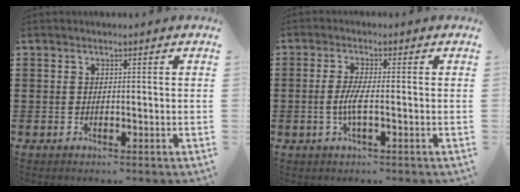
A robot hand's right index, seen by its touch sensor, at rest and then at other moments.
{"total": 3.7, "force": [-0.8, 0.4, 3.6], "torque": [-0.087, -0.009, -0.023]}